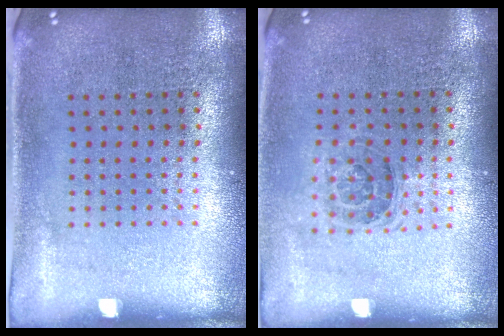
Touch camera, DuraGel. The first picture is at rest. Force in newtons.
{"total": 1.1, "press": 1.0, "slide": 0.6}